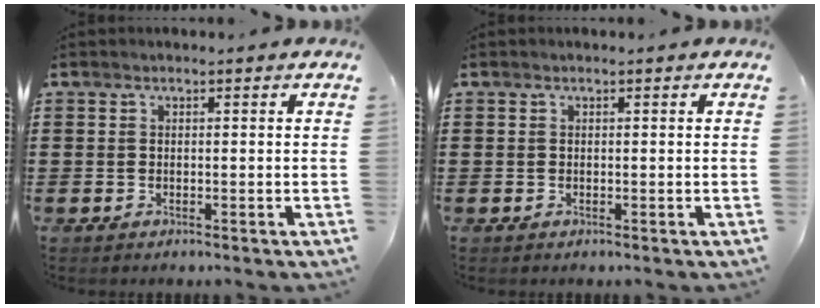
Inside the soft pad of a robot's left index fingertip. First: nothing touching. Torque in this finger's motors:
{"motor_torque": [-0.03, -0.02, 0.00, 0.00]}